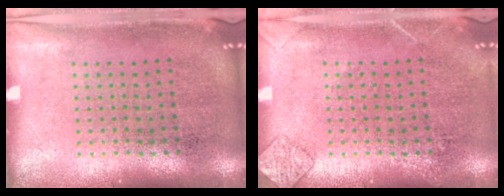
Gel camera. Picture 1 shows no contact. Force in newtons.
{"total": 1.4, "press": 1.4, "slide": 0.1}